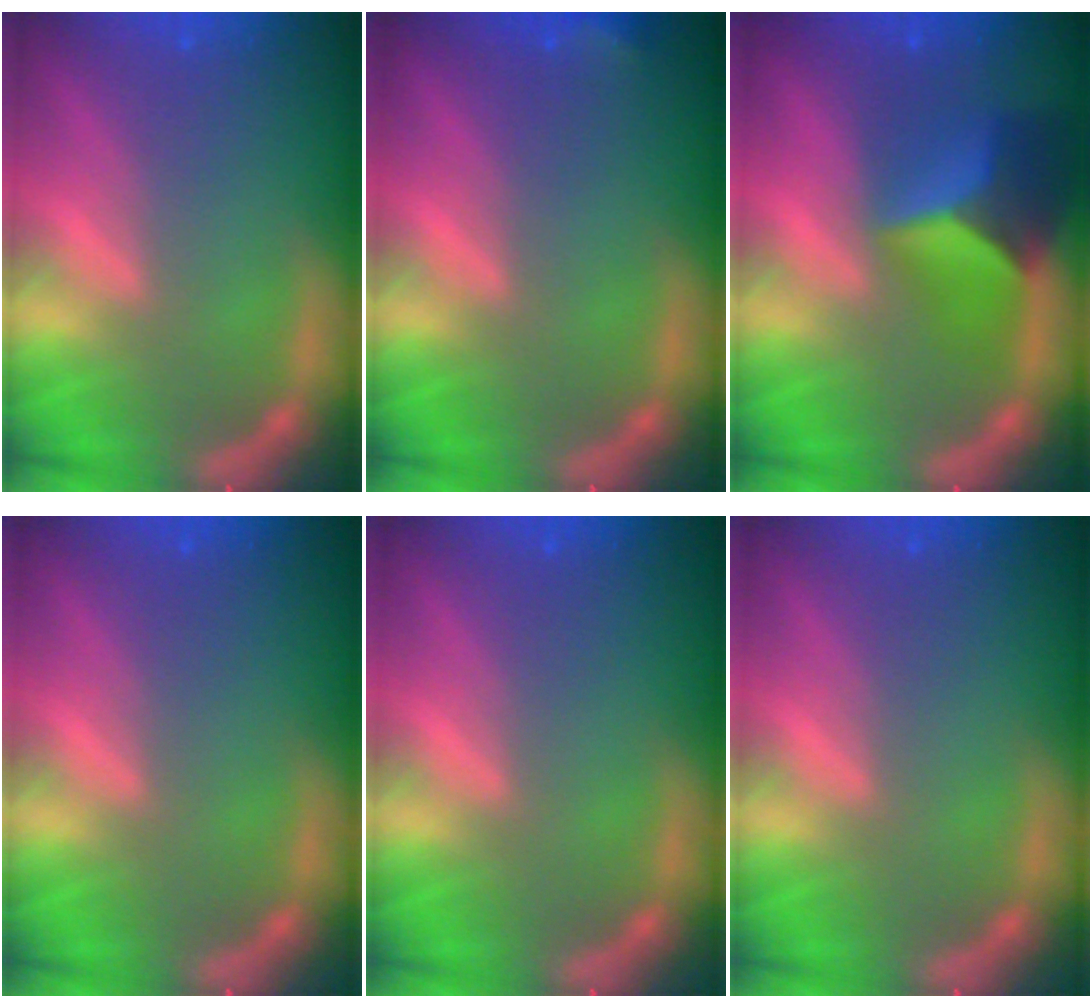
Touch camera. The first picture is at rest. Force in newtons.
{"total": 1.4}
{"total": 7.4}
{"total": 0.0}
{"total": 0.0}
{"total": 0.0}